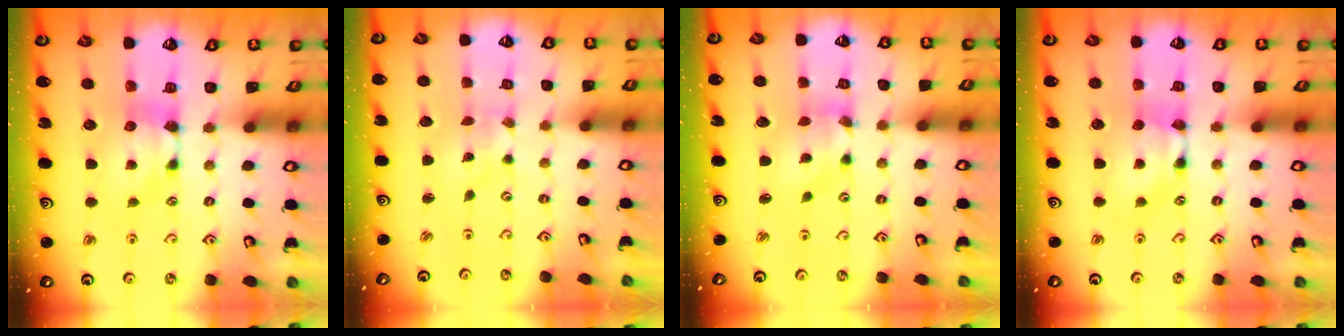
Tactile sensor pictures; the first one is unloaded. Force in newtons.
{"total": 5.1, "press": 5.1, "slide": 0.7}
{"total": 3.6, "press": 3.1, "slide": 2.0}
{"total": 1.6, "press": 1.6, "slide": 0.1}